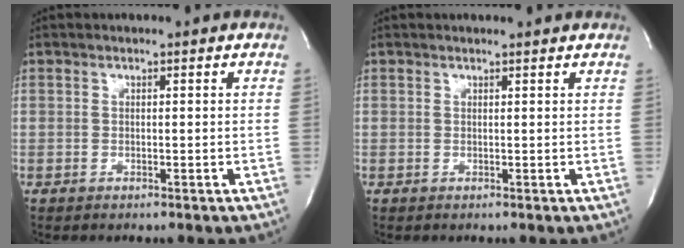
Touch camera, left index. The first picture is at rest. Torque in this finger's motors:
{"motor_torque": [0.12, -0.11, -0.19, -0.03]}